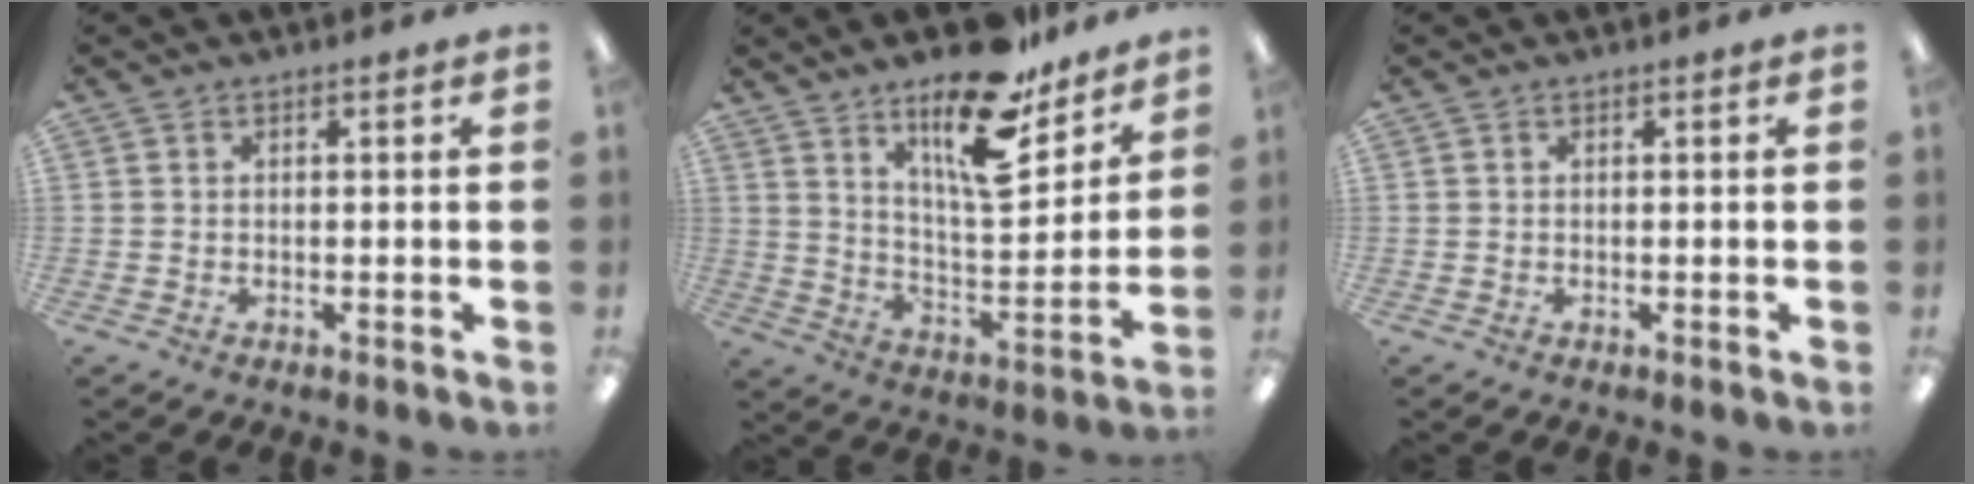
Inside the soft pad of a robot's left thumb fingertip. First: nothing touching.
{"total": 18.4, "force": [12.9, 6.0, 11.8], "torque": [-0.188, -0.084, 0.213]}
{"total": 0.0}